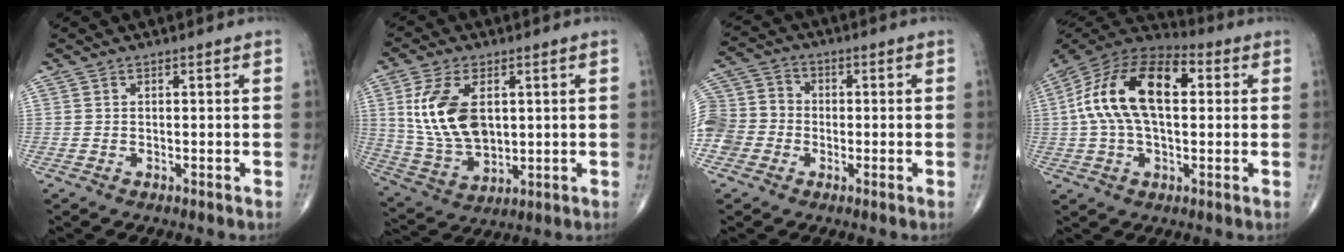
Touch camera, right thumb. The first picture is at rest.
{"total": 14.0, "force": [2.9, 8.2, 11.0], "torque": [-0.211, -0.012, 0.068]}
{"total": 11.8, "force": [-2.7, 10.5, 4.8], "torque": [-0.108, 0.035, -0.053]}
{"total": 19.0, "force": [2.9, 10.3, 15.7], "torque": [-0.290, 0.034, 0.040]}